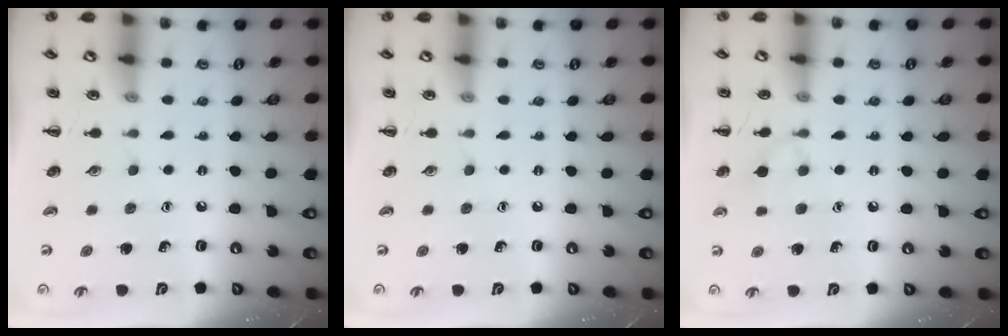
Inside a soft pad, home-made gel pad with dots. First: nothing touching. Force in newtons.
{"total": 0.0}
{"total": 6.3, "press": 6.0, "slide": 1.8}